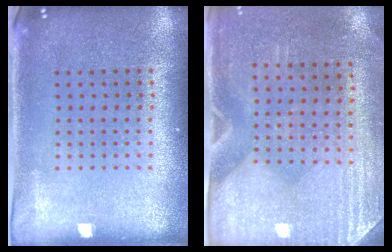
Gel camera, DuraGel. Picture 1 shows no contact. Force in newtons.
{"total": 2.9, "press": 2.5, "slide": 1.4}